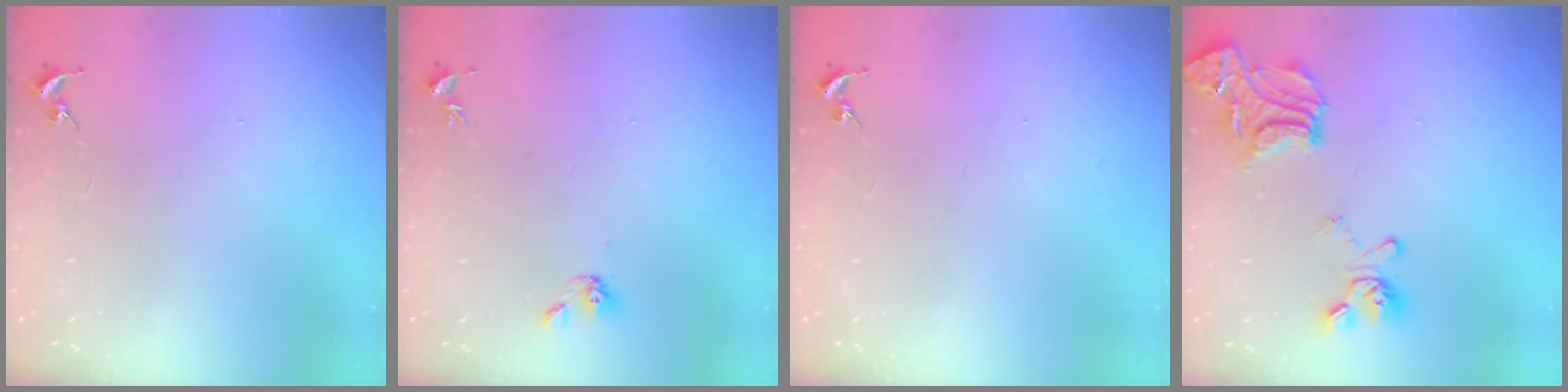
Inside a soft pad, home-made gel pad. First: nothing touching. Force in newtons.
{"total": 5.2, "press": 4.6, "slide": 2.3}
{"total": 0.0}
{"total": 17.7, "press": 17.7, "slide": 1.6}